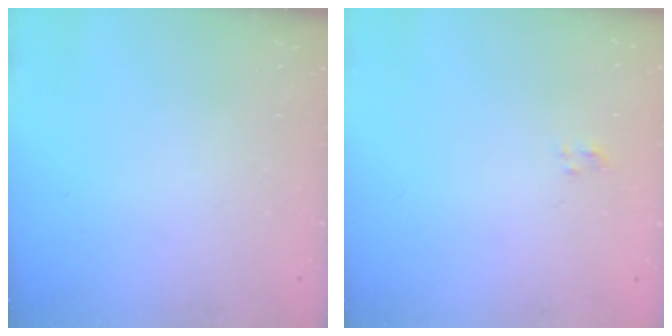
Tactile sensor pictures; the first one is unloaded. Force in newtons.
{"total": 1.2, "press": 1.0, "slide": 0.7}